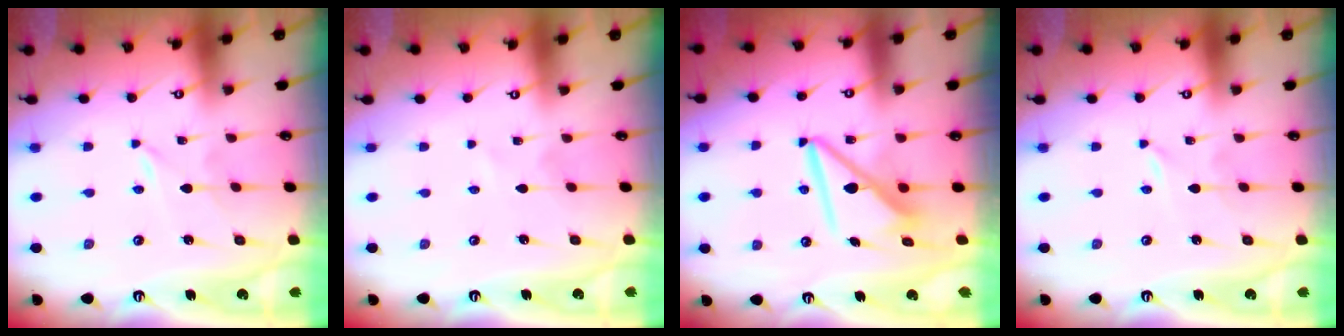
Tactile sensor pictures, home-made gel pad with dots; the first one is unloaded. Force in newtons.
{"total": 0.0}
{"total": 9.1, "press": 9.0, "slide": 1.0}
{"total": 0.0}